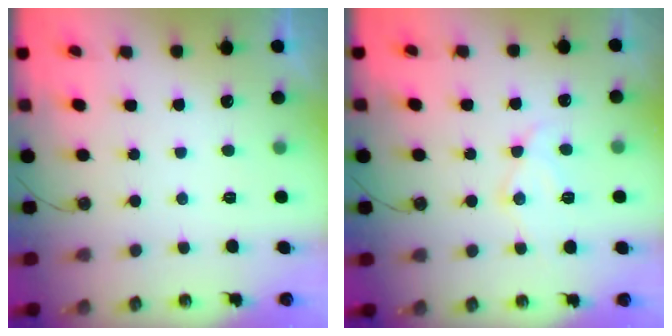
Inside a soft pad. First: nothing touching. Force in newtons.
{"total": 11.6, "press": 11.6, "slide": 0.8}